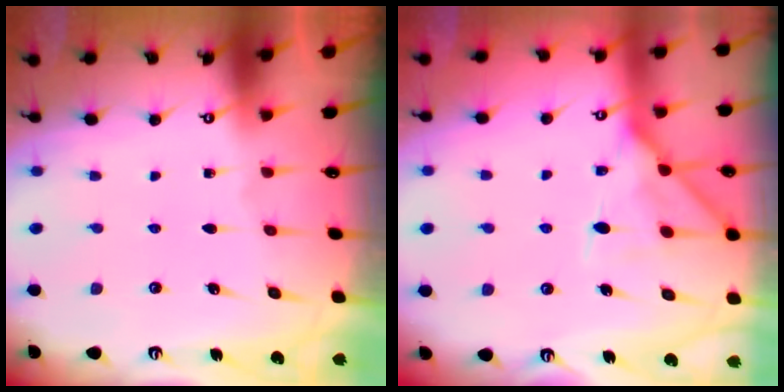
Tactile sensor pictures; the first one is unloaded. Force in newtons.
{"total": 13.5, "press": 13.5, "slide": 1.2}